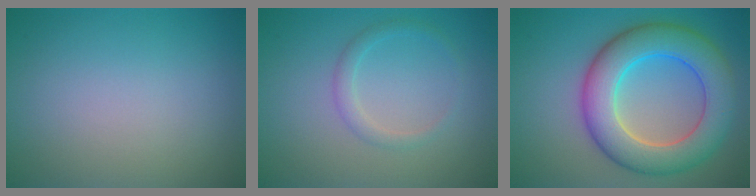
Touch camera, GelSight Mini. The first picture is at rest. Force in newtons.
{"total": 1.5, "press": 1.5, "slide": 0.1}
{"total": 8.9, "press": 8.9, "slide": 0.2}